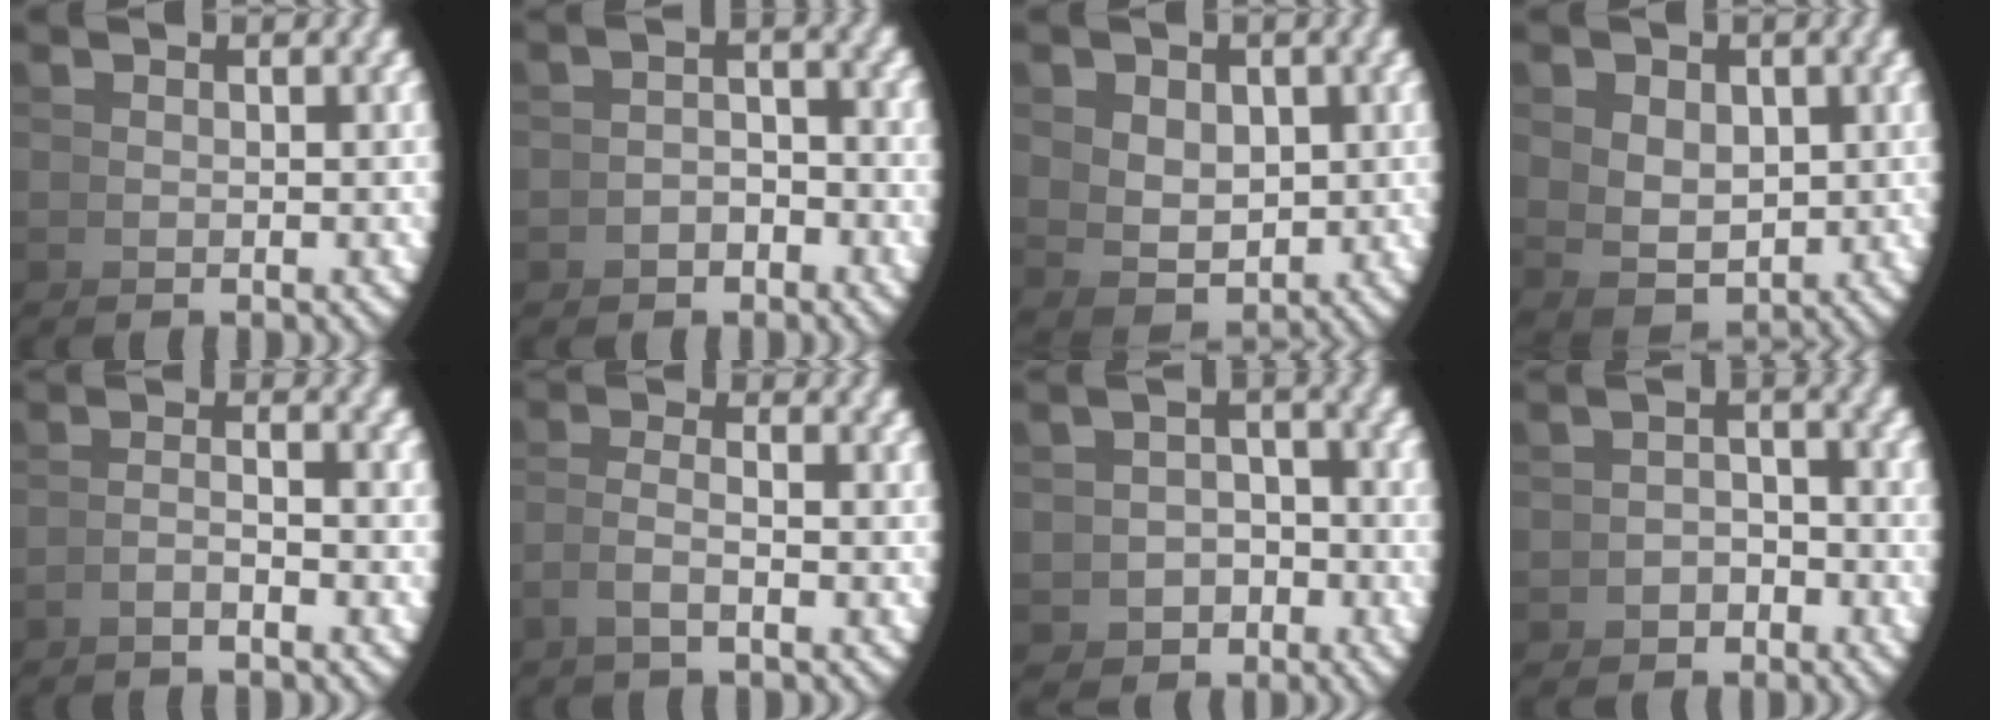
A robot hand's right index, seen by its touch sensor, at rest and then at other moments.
{"total": 1.8, "force": [-1.7, 0.6, 0.3], "torque": [0.016, 0.003, -0.034]}
{"total": 3.7, "force": [0.8, 2.5, 2.6], "torque": [-0.047, -0.013, 0.032]}
{"total": 3.9, "force": [0.8, 2.7, 2.7], "torque": [-0.054, -0.013, 0.032]}
{"total": 1.9, "force": [-1.1, -0.9, 1.2], "torque": [-0.008, 0.006, -0.024]}
{"total": 1.9, "force": [-0.5, -0.4, 1.8], "torque": [-0.041, -0.002, -0.004]}
{"total": 5.3, "force": [-2.4, 4.4, 1.7], "torque": [-0.017, -0.019, -0.037]}
{"total": 2.2, "force": [-1.7, 1.3, 0.4], "torque": [0.012, -0.003, -0.031]}